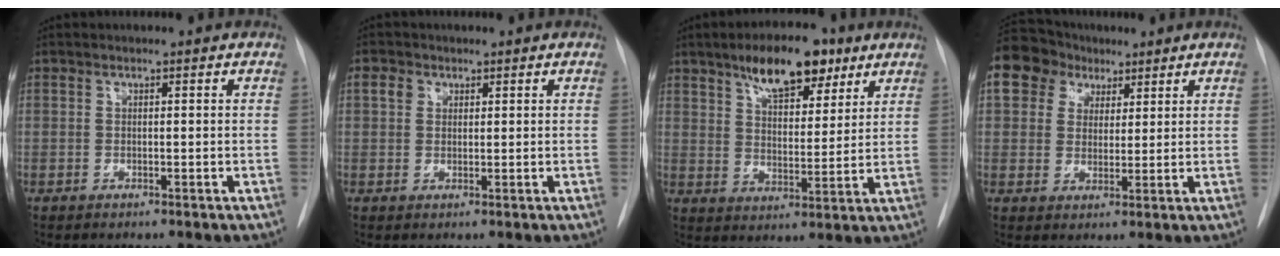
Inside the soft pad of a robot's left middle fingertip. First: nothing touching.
{"total": 2.4, "force": [1.1, 2.0, 0.8], "torque": [-0.015, 0.009, 0.017]}
{"total": 11.1, "force": [7.1, 4.3, 7.3], "torque": [-0.116, 0.010, 0.117]}
{"total": 13.4, "force": [6.8, 10.7, 4.4], "torque": [-0.124, 0.060, 0.126]}